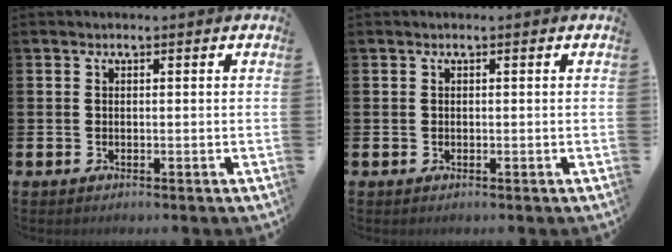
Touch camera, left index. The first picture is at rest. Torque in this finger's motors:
{"motor_torque": [-0.10, 0.04, -0.03, -0.01]}